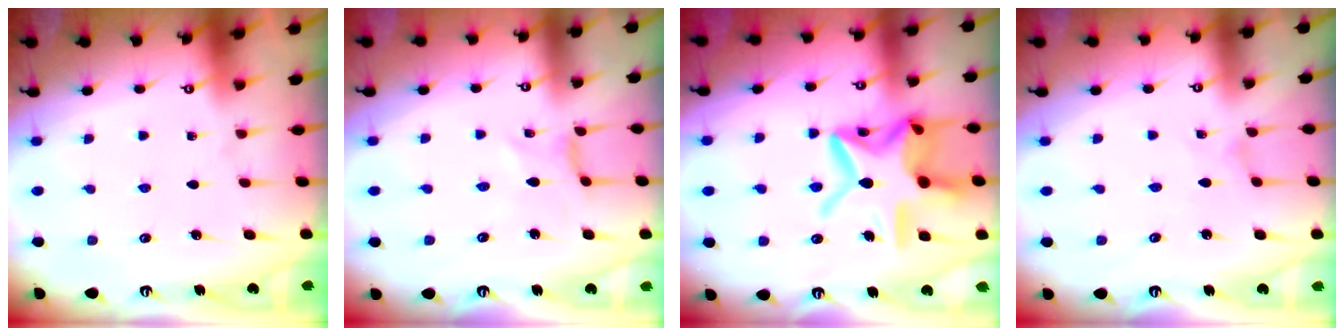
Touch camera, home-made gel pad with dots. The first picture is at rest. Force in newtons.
{"total": 0.0}
{"total": 18.4, "press": 18.3, "slide": 1.4}
{"total": 0.0}